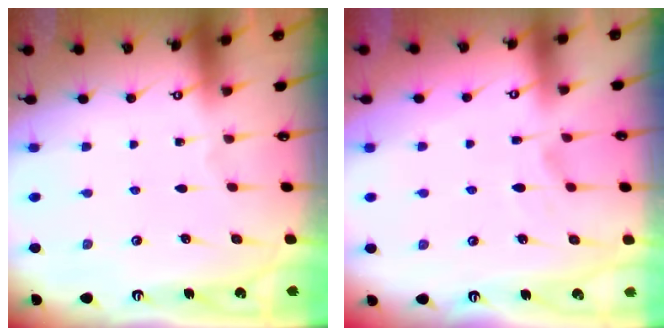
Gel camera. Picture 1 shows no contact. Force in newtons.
{"total": 2.3, "press": 2.0, "slide": 1.2}